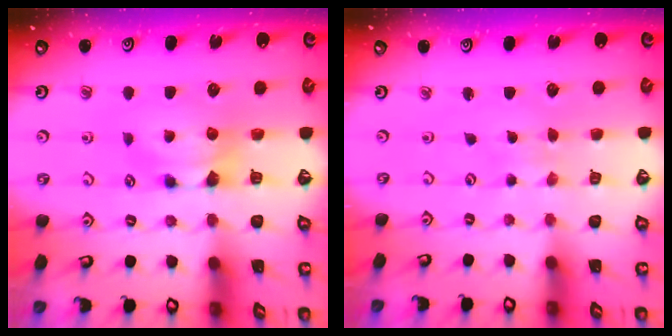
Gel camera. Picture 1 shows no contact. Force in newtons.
{"total": 4.8, "press": 4.8, "slide": 0.1}